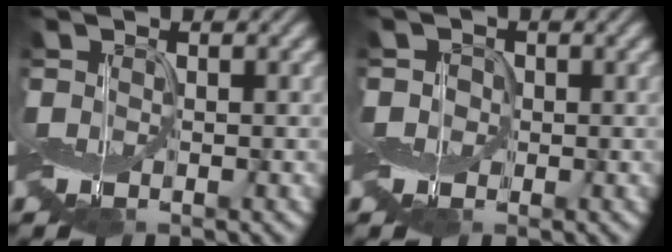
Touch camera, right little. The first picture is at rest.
{"total": 1.4, "force": [-0.3, 1.3, 0.4], "torque": [-0.011, 0.002, -0.012]}